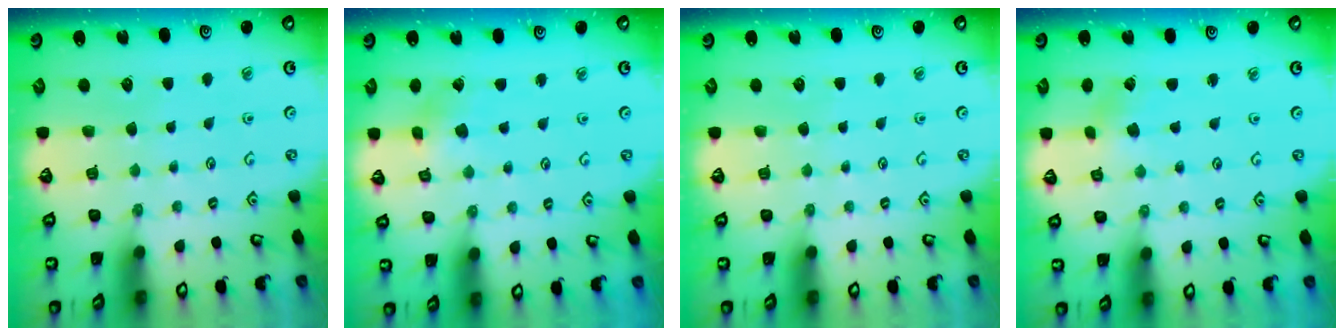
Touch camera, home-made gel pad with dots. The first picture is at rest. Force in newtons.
{"total": 2.3, "press": 2.3, "slide": 0.1}
{"total": 0.0}
{"total": 0.0}